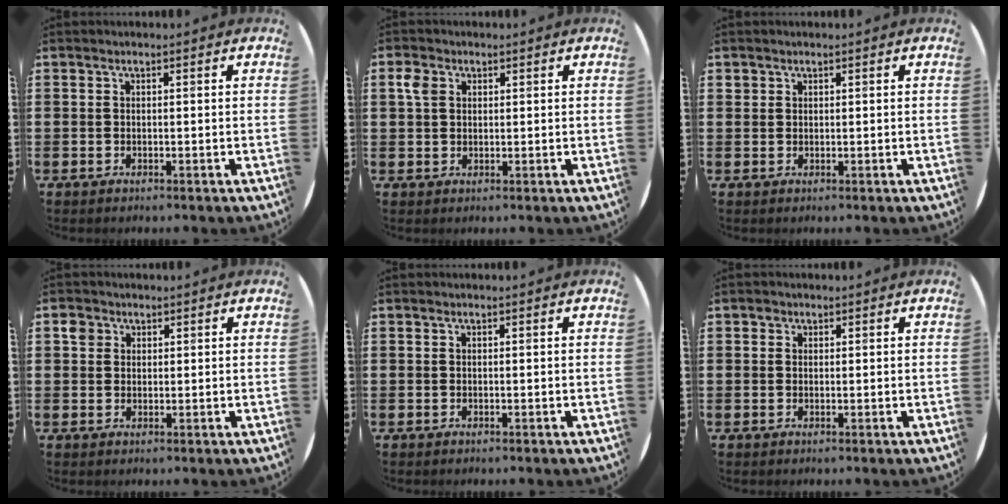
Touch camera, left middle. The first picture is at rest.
{"total": 2.7, "force": [1.3, 1.9, 1.3], "torque": [-0.021, 0.006, 0.022]}
{"total": 0.7, "force": [0.5, 0.5, -0.1], "torque": [0.002, 0.004, 0.011]}
{"total": 1.9, "force": [1.3, 1.4, 0.3], "torque": [0.009, -0.003, 0.022]}
{"total": 0.0}
{"total": 0.8, "force": [0.4, 0.7, 0.1], "torque": [0.007, 0.002, 0.007]}